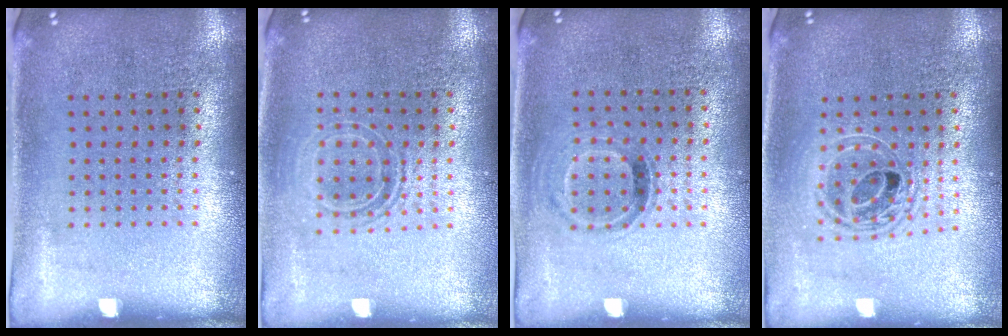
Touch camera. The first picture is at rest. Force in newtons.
{"total": 1.5, "press": 1.2, "slide": 0.9}
{"total": 0.9, "press": 0.7, "slide": 0.5}
{"total": 1.6, "press": 1.4, "slide": 0.9}